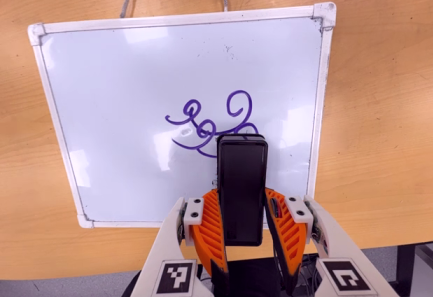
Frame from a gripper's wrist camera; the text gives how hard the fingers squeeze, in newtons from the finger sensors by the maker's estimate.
{"total": 4.3, "left": 3.1, "right": 5.6}